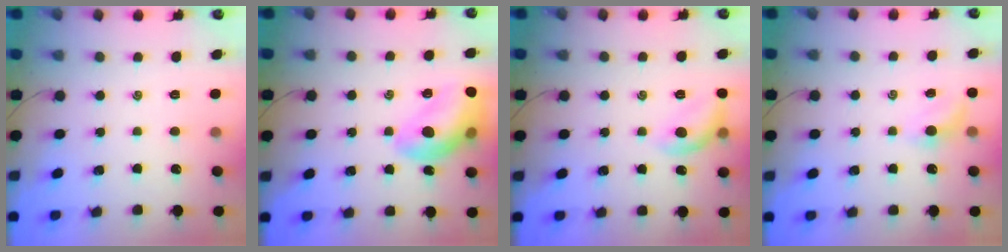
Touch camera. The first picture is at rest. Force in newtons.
{"total": 16.6, "press": 16.4, "slide": 2.3}
{"total": 10.4, "press": 10.4, "slide": 0.7}
{"total": 5.1, "press": 4.9, "slide": 1.3}